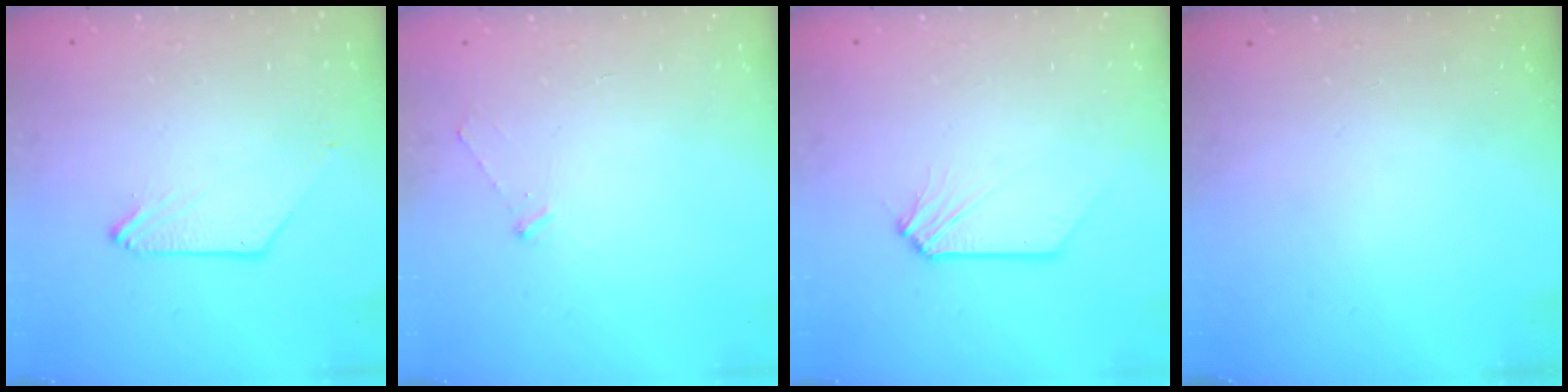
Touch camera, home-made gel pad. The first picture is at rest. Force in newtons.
{"total": 3.5, "press": 3.4, "slide": 0.4}
{"total": 0.0}
{"total": 0.0}